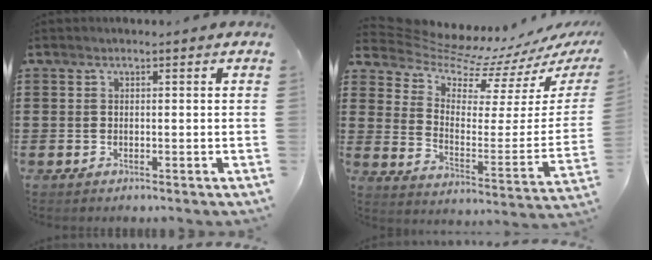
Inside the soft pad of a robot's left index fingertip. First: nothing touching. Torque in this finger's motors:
{"motor_torque": [-1.10, -1.04, -0.45, -0.15]}